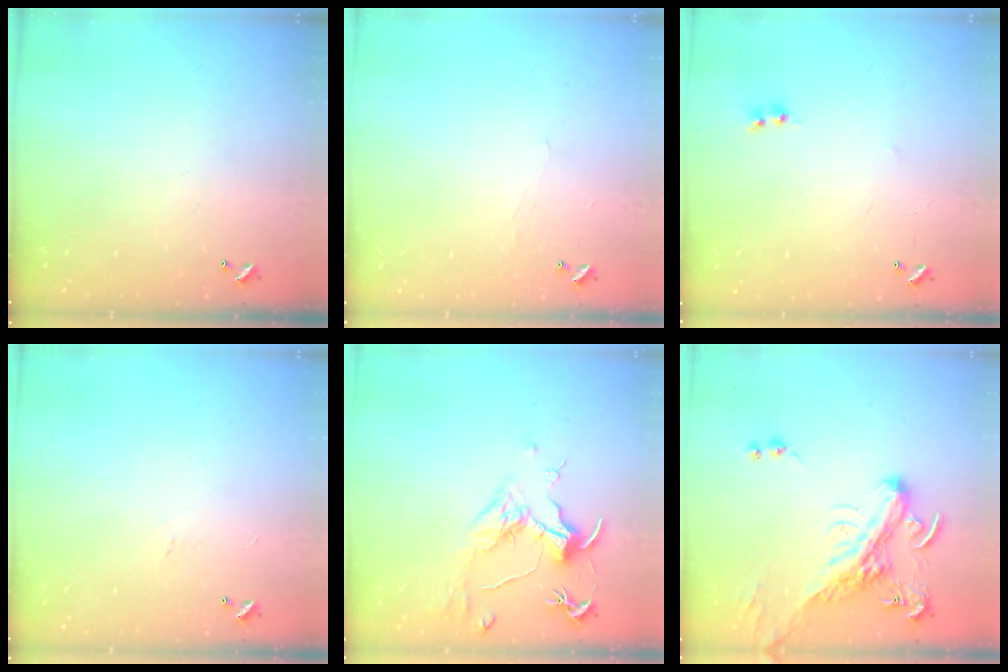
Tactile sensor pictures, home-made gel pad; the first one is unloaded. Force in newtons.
{"total": 0.9, "press": 0.7, "slide": 0.4}
{"total": 1.8, "press": 1.8, "slide": 0.3}
{"total": 0.0}
{"total": 1.6, "press": 1.3, "slide": 0.9}
{"total": 4.8, "press": 4.4, "slide": 1.9}